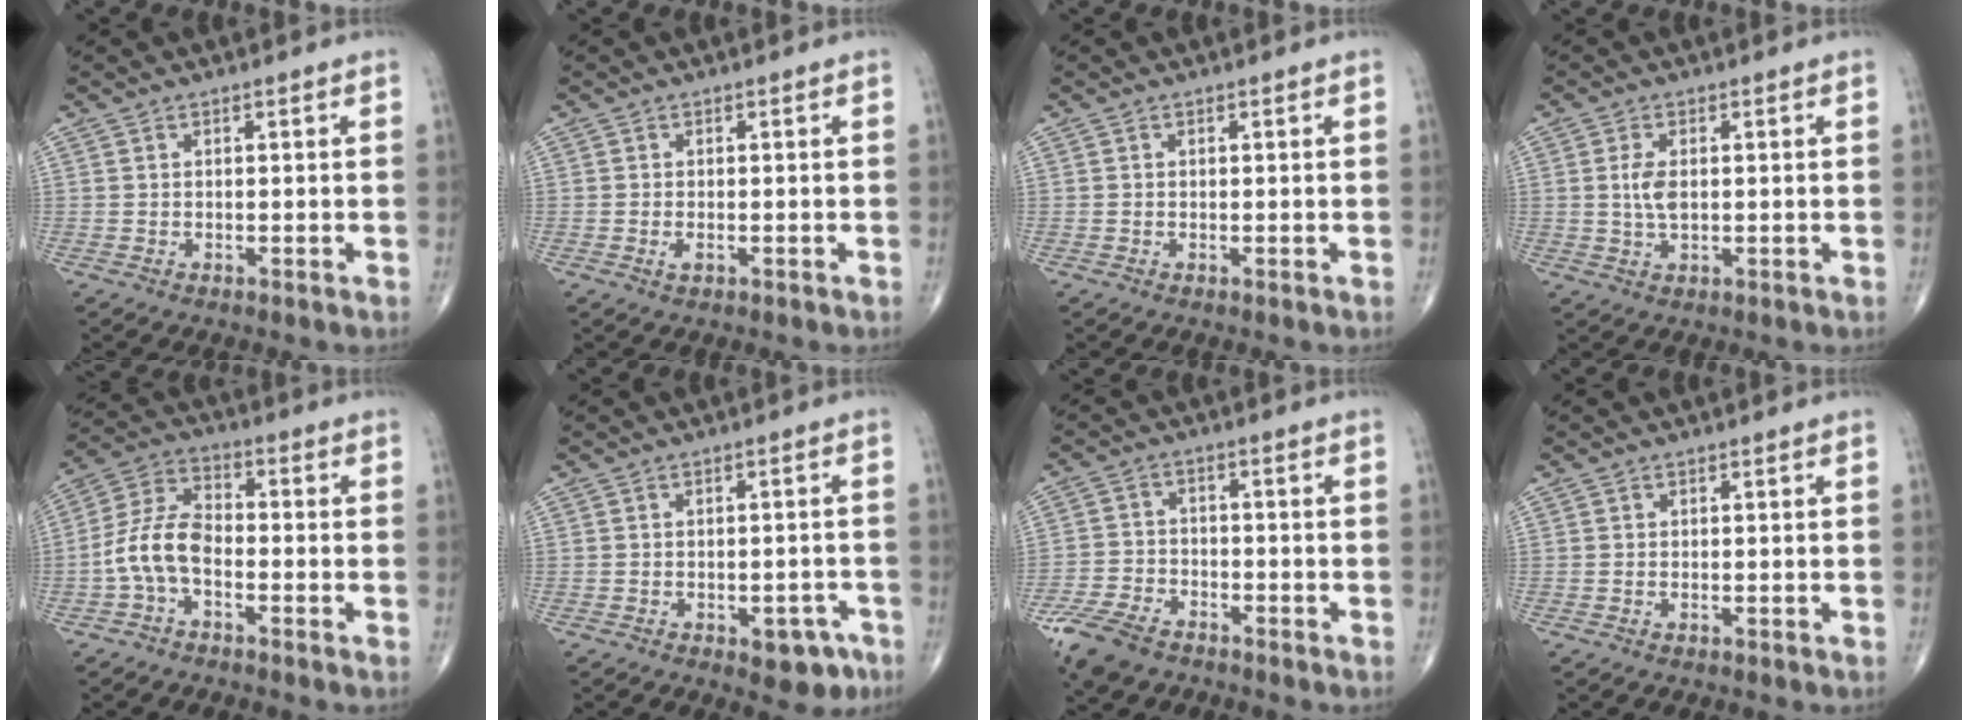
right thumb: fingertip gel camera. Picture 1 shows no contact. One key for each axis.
{"total": 1.1, "fx": -0.3, "fy": 0.6, "fz": 0.9, "tx": -0.019, "ty": -0.001, "tz": -0.007}
{"total": 0.0}
{"total": 3.9, "fx": 0.3, "fy": 2.0, "fz": 3.4, "tx": -0.070, "ty": -0.002, "tz": 0.007}
{"total": 8.7, "fx": -2.7, "fy": 4.8, "fz": 6.7, "tx": -0.136, "ty": 0.035, "tz": -0.062}
{"total": 5.7, "fx": -3.0, "fy": 3.0, "fz": 3.8, "tx": -0.022, "ty": 0.022, "tz": -0.031}
{"total": 8.8, "fx": -6.0, "fy": 4.8, "fz": 4.3, "tx": -0.092, "ty": 0.013, "tz": -0.115}
{"total": 0.0}